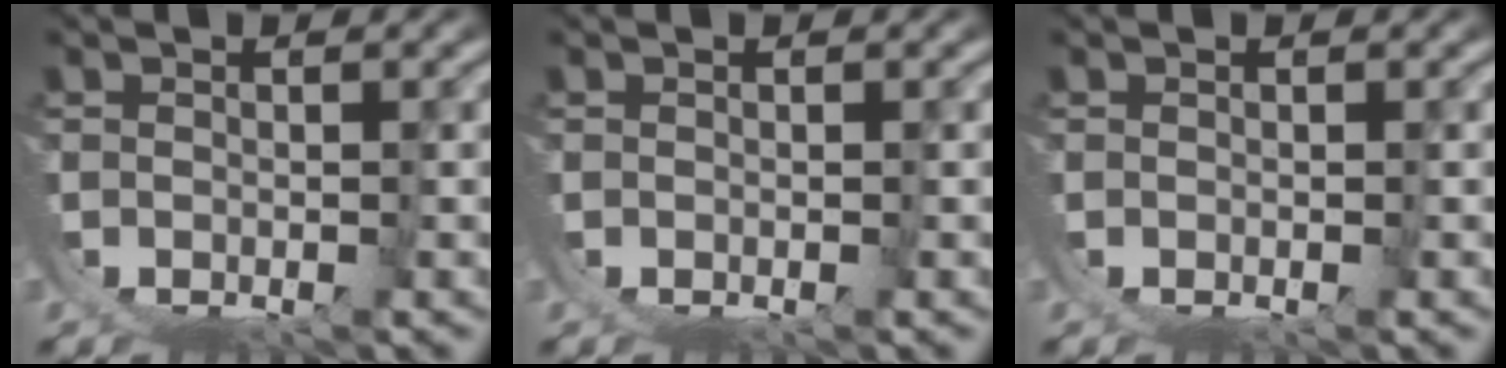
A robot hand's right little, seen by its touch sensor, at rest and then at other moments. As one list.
[{"total": 0.0}, {"total": 0.0}]